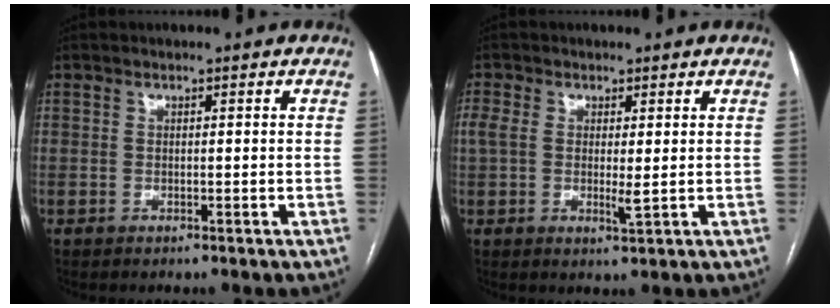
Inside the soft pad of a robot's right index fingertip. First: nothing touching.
{"total": 4.2, "force": [0.3, 1.5, 3.9], "torque": [-0.087, -0.001, 0.008]}